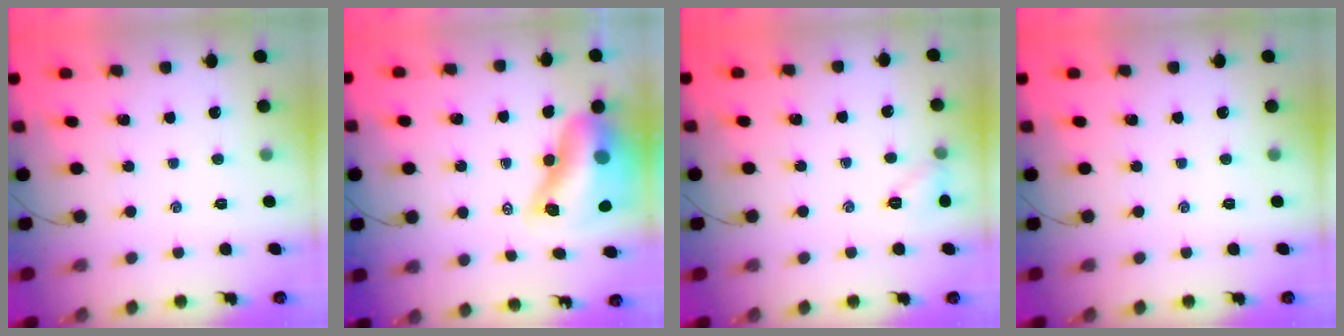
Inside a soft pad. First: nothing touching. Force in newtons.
{"total": 13.4, "press": 12.8, "slide": 4.0}
{"total": 6.8, "press": 6.7, "slide": 1.5}
{"total": 0.0}